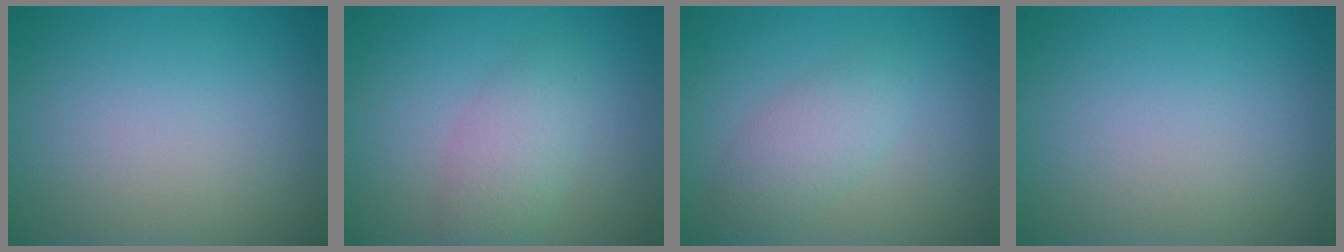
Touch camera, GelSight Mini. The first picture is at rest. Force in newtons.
{"total": 2.9, "press": 2.9, "slide": 0.1}
{"total": 2.7, "press": 2.7, "slide": 0.0}
{"total": 0.0}